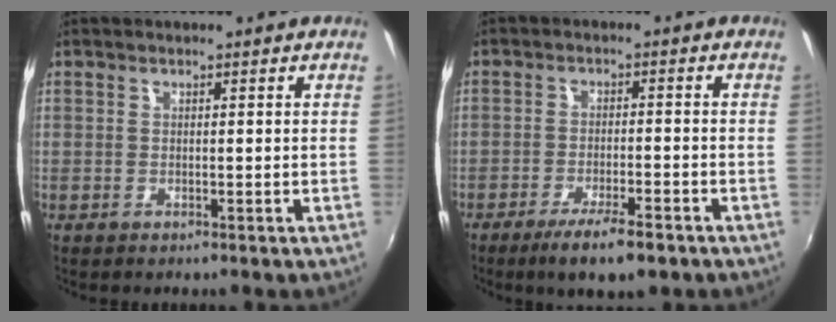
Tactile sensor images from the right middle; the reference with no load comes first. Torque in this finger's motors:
{"motor_torque": [0.52, -1.62, 0.00, 0.02]}